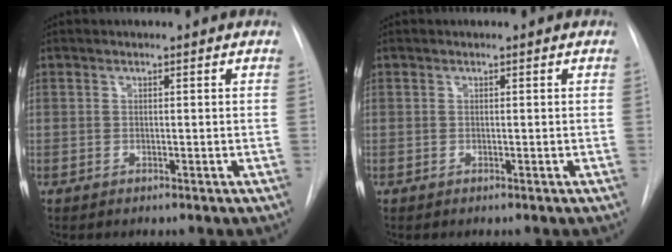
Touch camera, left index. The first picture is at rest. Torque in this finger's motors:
{"motor_torque": [0.00, 0.00, -0.01, 0.00]}